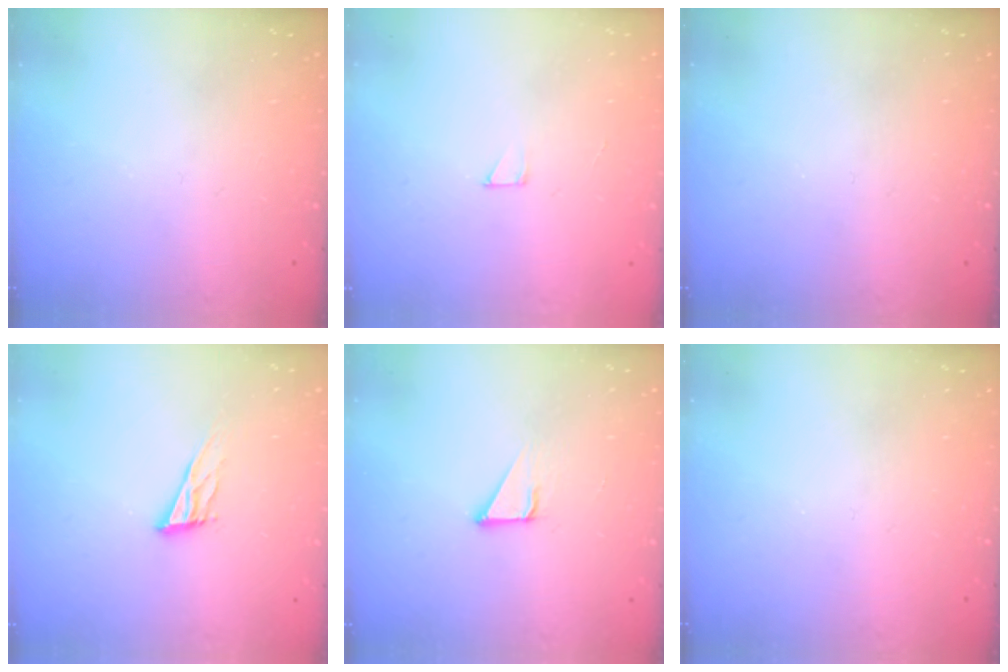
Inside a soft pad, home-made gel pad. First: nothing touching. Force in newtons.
{"total": 2.0, "press": 2.0, "slide": 0.0}
{"total": 0.0}
{"total": 9.3, "press": 9.0, "slide": 2.5}
{"total": 2.1, "press": 2.1, "slide": 0.1}
{"total": 0.0}